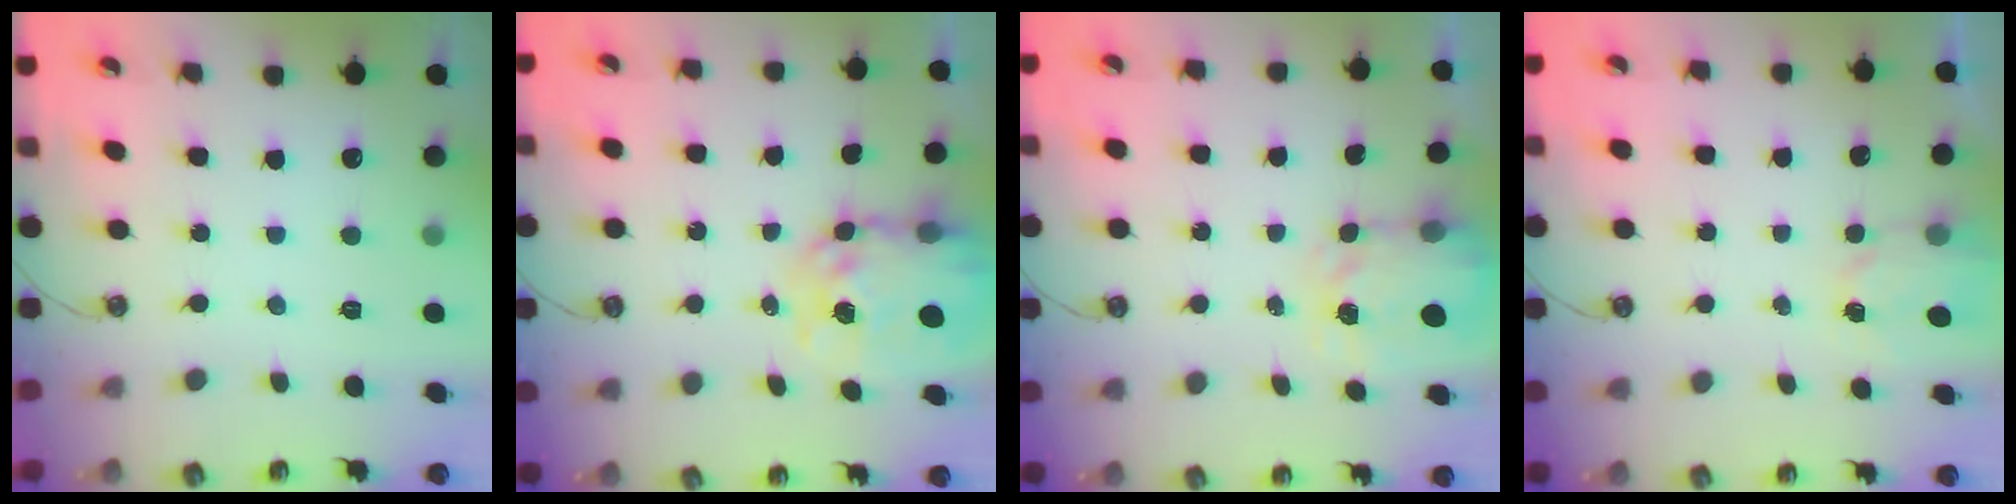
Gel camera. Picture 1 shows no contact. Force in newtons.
{"total": 10.6, "press": 10.5, "slide": 0.9}
{"total": 3.9, "press": 3.8, "slide": 0.6}
{"total": 2.6, "press": 2.6, "slide": 0.3}